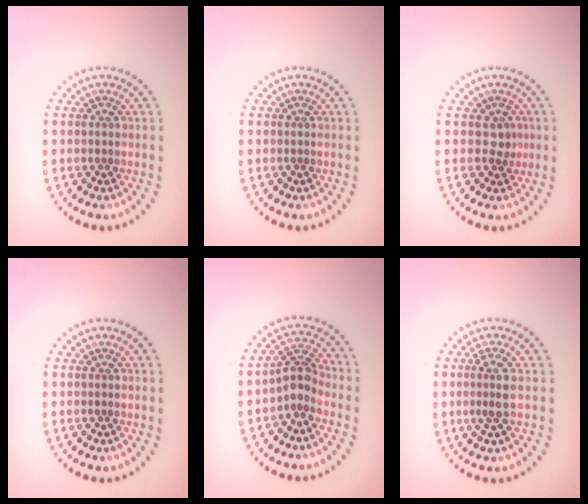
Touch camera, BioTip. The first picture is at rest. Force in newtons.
{"total": 0.0}
{"total": 1.3, "press": 1.1, "slide": 0.8}
{"total": 0.0}
{"total": 2.5, "press": 1.9, "slide": 1.6}
{"total": 2.1, "press": 1.7, "slide": 1.2}